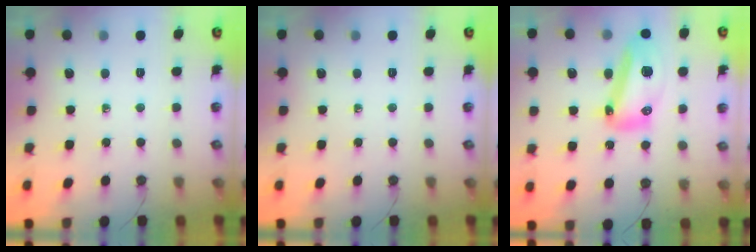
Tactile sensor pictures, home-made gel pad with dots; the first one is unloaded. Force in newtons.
{"total": 0.0}
{"total": 15.4, "press": 15.2, "slide": 2.1}